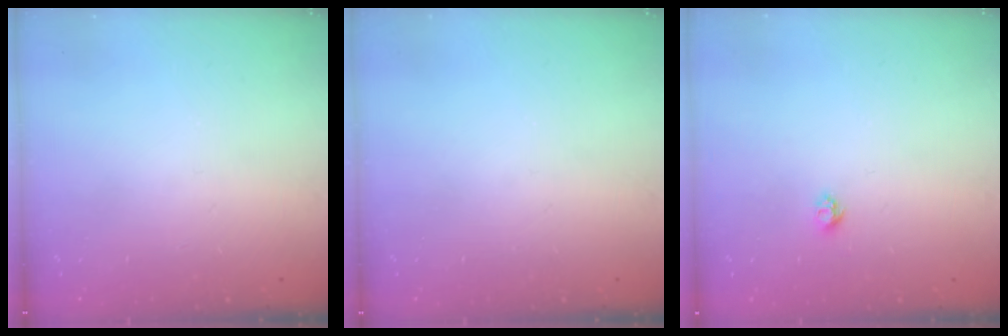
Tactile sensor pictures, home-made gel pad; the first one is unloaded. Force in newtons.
{"total": 0.0}
{"total": 4.3, "press": 4.3, "slide": 0.5}